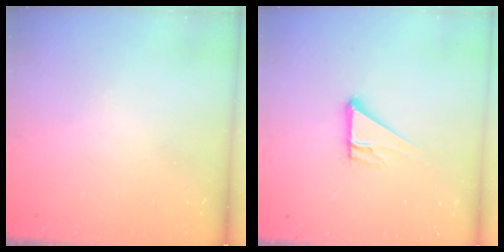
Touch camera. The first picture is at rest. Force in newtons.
{"total": 6.6, "press": 6.6, "slide": 0.6}